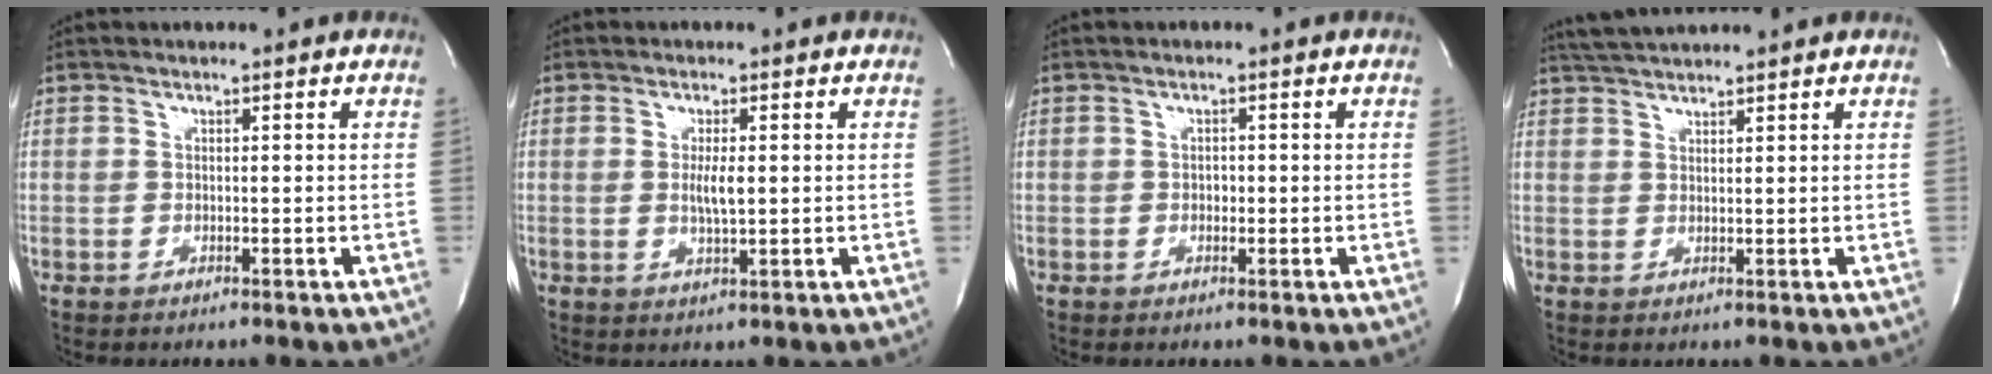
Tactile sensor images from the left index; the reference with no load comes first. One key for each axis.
{"total": 3.1, "fx": 0.1, "fy": 0.5, "fz": 3.1, "tx": -0.060, "ty": -0.006, "tz": 0.003}
{"total": 1.1, "fx": -0.2, "fy": 0.8, "fz": 0.7, "tx": -0.011, "ty": 0.000, "tz": -0.004}
{"total": 4.3, "fx": 4.1, "fy": -0.4, "fz": 1.2, "tx": -0.027, "ty": 0.024, "tz": 0.080}